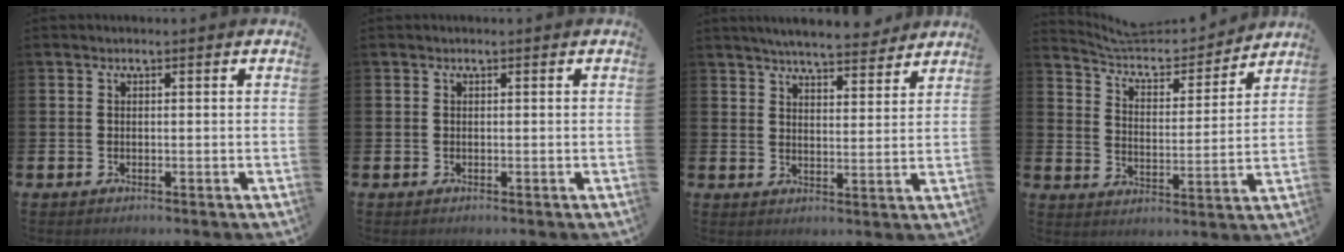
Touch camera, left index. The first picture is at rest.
{"total": 0.0}
{"total": 6.0, "force": [5.8, 0.7, 1.3], "torque": [-0.029, -0.033, 0.101]}
{"total": 6.6, "force": [6.2, 1.9, 1.1], "torque": [-0.050, -0.058, 0.102]}